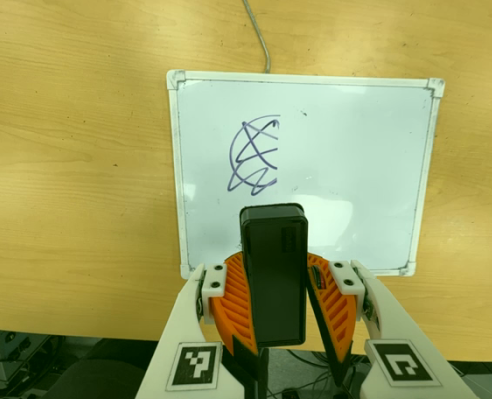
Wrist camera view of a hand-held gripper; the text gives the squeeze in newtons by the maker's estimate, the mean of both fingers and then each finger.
{"total": 9.7, "left": 10.2, "right": 9.2}